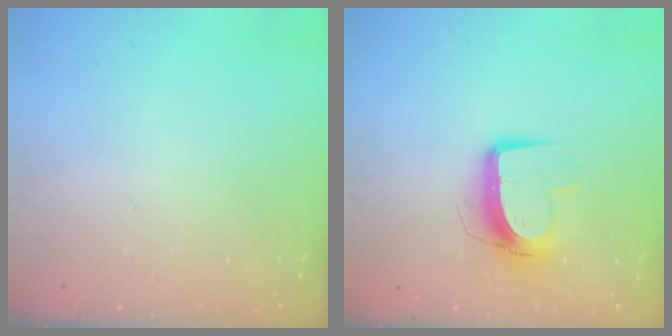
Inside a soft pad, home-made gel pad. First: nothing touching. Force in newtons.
{"total": 10.6, "press": 10.6, "slide": 0.6}